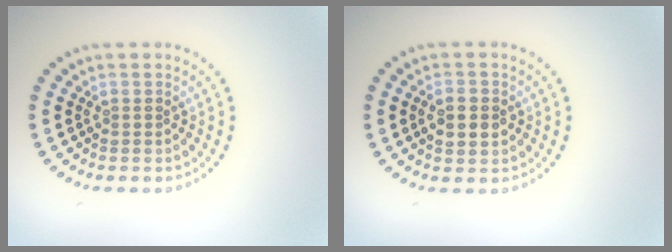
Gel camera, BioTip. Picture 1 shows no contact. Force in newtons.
{"total": 2.4, "press": 2.4, "slide": 0.1}